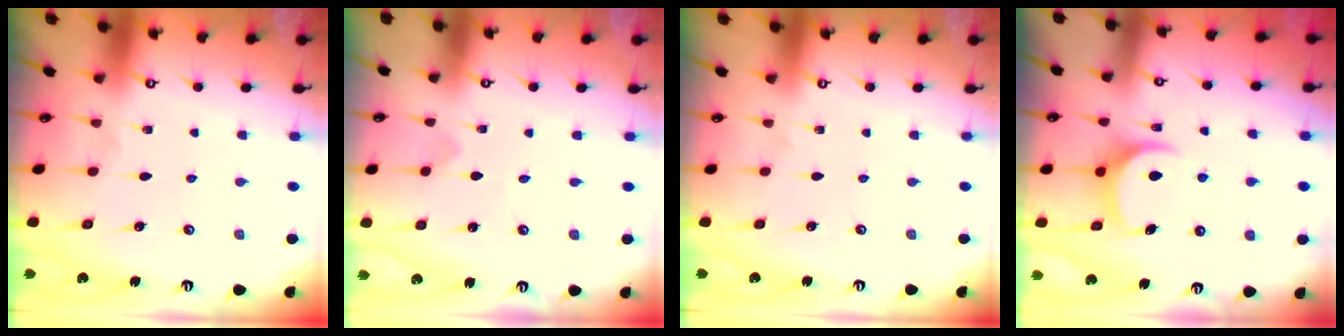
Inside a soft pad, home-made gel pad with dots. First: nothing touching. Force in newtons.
{"total": 0.0}
{"total": 0.0}
{"total": 8.5, "press": 8.4, "slide": 1.0}